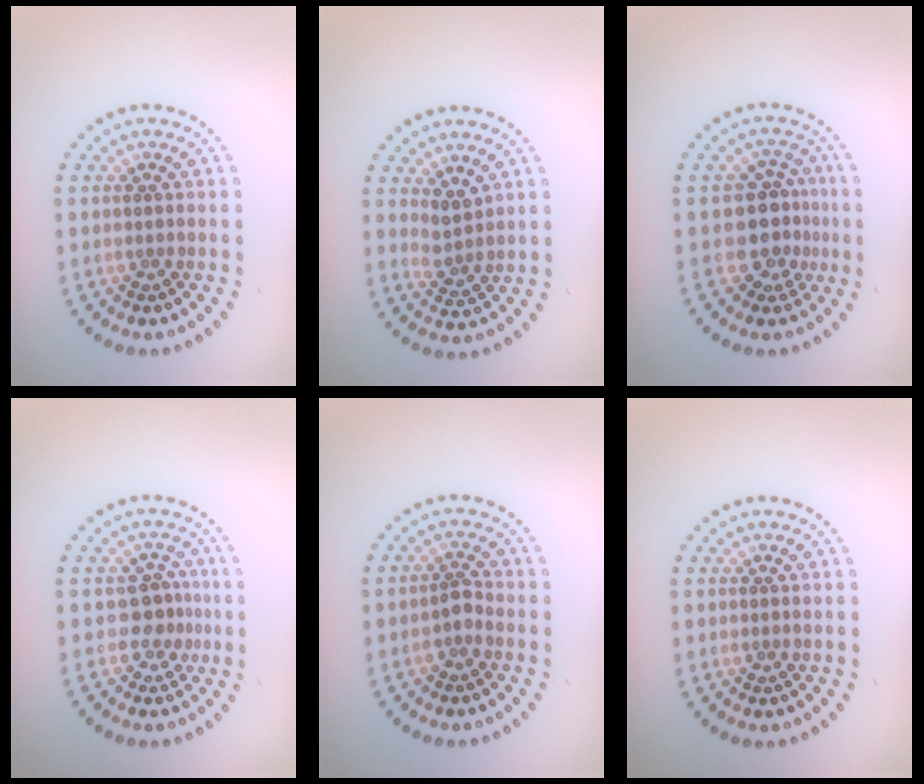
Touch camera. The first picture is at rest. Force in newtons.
{"total": 1.9, "press": 1.5, "slide": 1.0}
{"total": 3.8, "press": 3.2, "slide": 2.1}
{"total": 2.2, "press": 1.6, "slide": 1.5}
{"total": 1.3, "press": 1.0, "slide": 0.7}
{"total": 0.0}